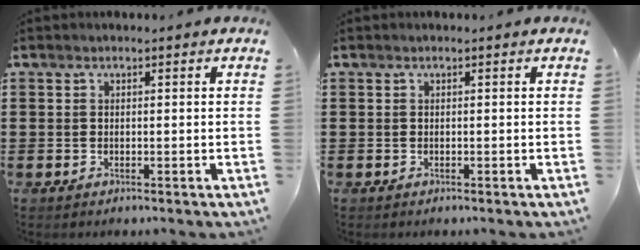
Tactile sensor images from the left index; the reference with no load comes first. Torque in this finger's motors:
{"motor_torque": [-0.05, -0.04, 0.00, 0.00]}